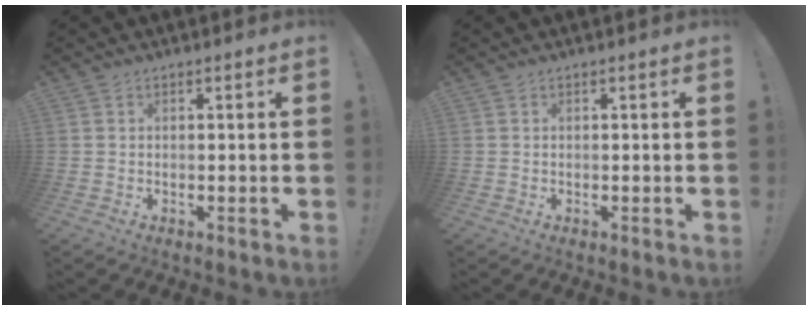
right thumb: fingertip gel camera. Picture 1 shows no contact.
{"total": 0.0}